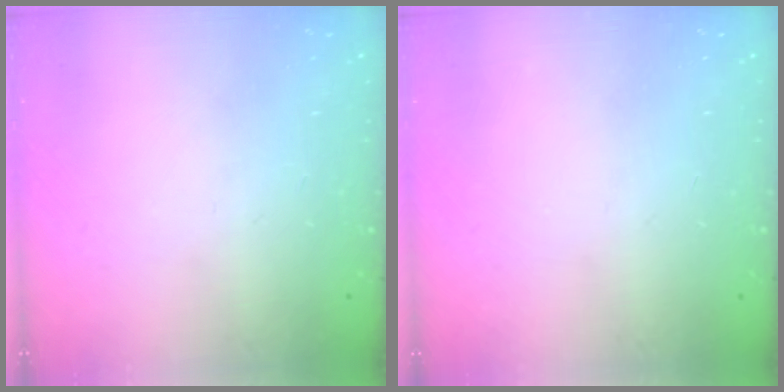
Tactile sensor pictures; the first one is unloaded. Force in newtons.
{"total": 0.0}